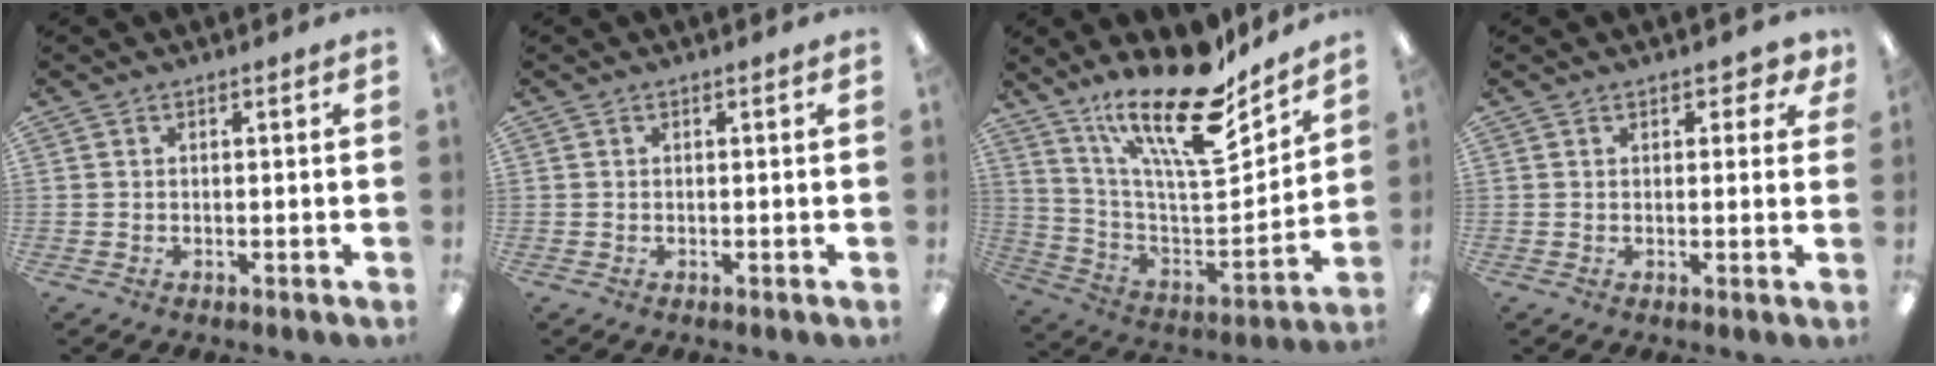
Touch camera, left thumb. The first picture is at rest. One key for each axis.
{"total": 0.0}
{"total": 23.0, "fx": 16.5, "fy": 6.8, "fz": 14.4, "tx": -0.243, "ty": -0.119, "tz": 0.279}
{"total": 2.7, "fx": 1.6, "fy": 1.6, "fz": 1.6, "tx": -0.009, "ty": -0.005, "tz": 0.023}